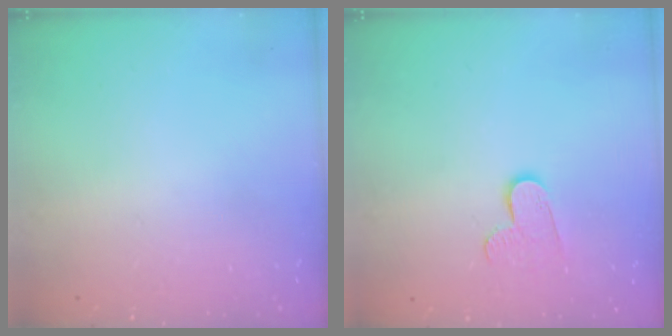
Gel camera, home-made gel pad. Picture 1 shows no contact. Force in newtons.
{"total": 6.9, "press": 6.9, "slide": 0.2}